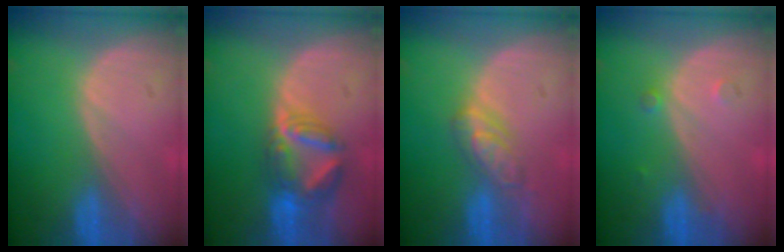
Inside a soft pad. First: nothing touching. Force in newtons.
{"total": 6.6, "press": 6.4, "slide": 1.5}
{"total": 4.7, "press": 4.5, "slide": 1.3}
{"total": 1.3, "press": 1.3, "slide": 0.1}